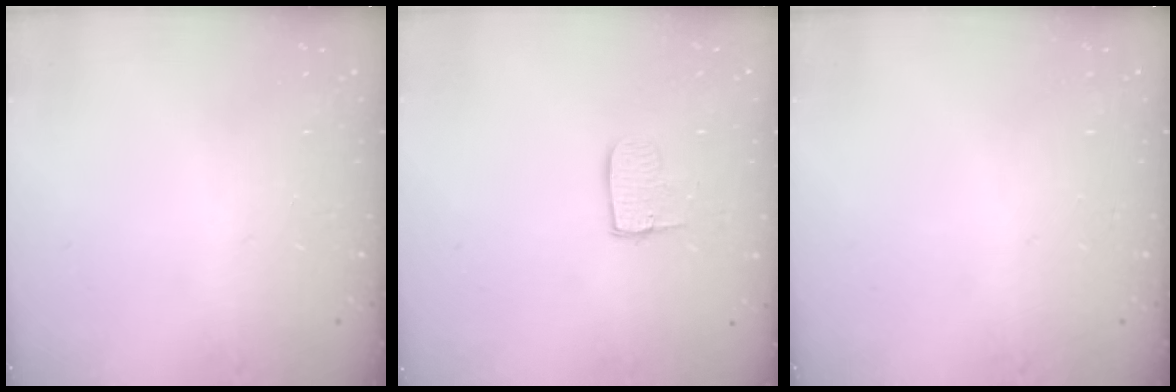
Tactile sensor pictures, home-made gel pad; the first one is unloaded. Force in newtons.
{"total": 7.0, "press": 7.0, "slide": 0.3}
{"total": 0.0}